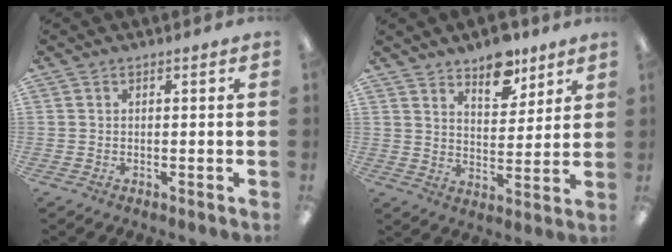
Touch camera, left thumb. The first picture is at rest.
{"total": 9.8, "force": [7.6, 4.6, 4.1], "torque": [-0.040, -0.048, 0.130]}